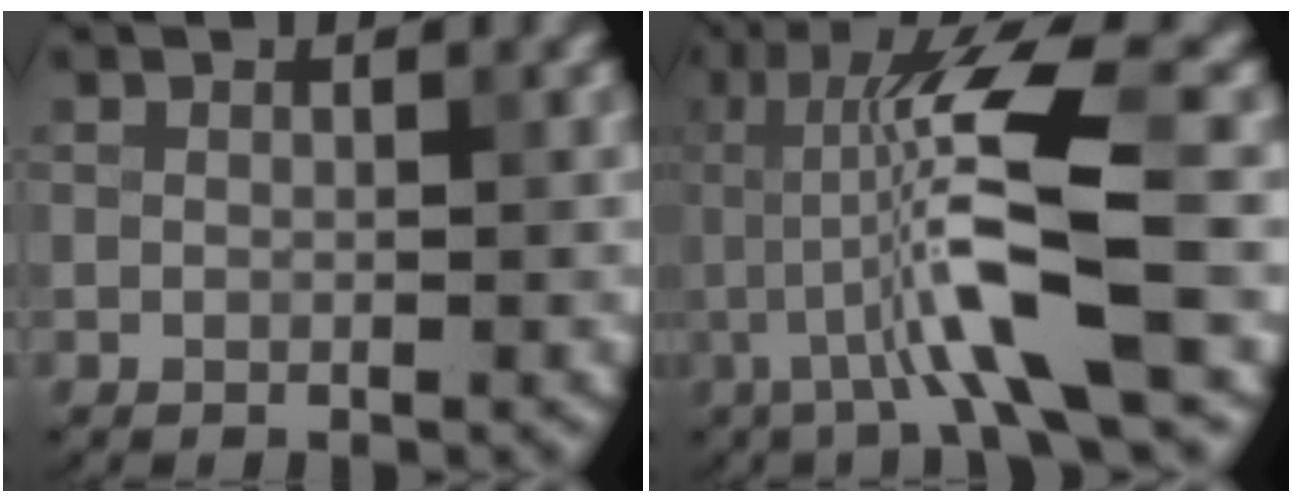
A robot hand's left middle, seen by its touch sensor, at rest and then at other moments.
{"total": 9.4, "force": [-1.1, 1.3, 9.2], "torque": [-0.155, 0.004, -0.022]}